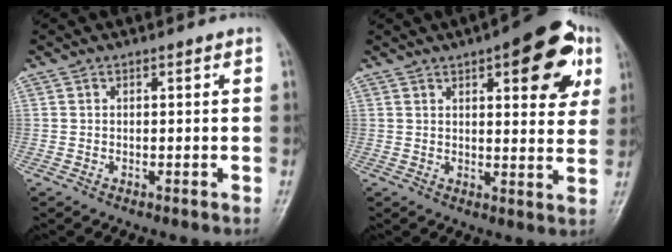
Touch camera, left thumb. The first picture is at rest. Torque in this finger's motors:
{"motor_torque": [2.00, 1.64, 1.20, -1.27, 0.11]}